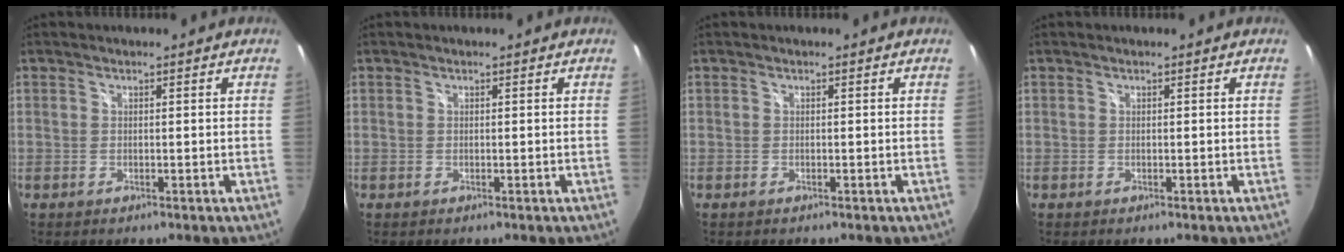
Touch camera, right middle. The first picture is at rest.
{"total": 0.0}
{"total": 0.0}
{"total": 0.0}